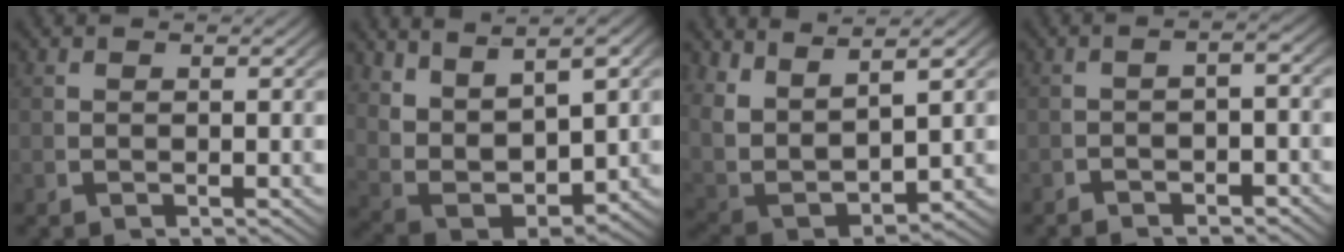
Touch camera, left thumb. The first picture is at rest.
{"total": 11.0, "force": [2.2, 7.8, 7.5], "torque": [-0.177, -0.030, 0.049]}
{"total": 10.0, "force": [2.3, 7.1, 6.6], "torque": [-0.176, -0.036, 0.058]}
{"total": 2.3, "force": [-1.8, 0.5, 1.4], "torque": [-0.020, 0.000, -0.031]}